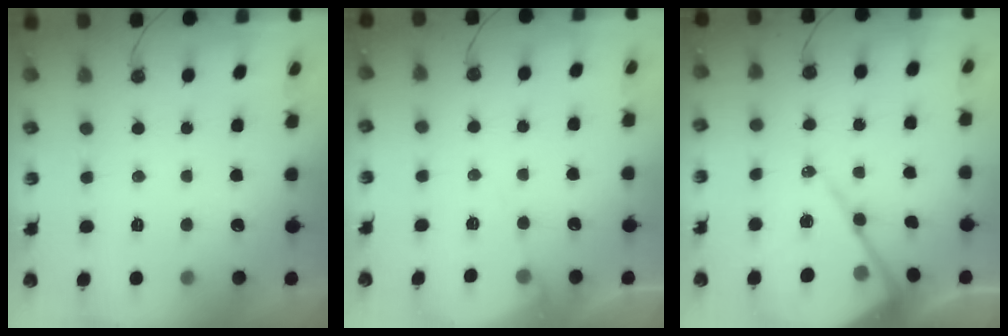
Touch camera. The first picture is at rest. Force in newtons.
{"total": 5.5, "press": 5.4, "slide": 0.8}
{"total": 14.3, "press": 14.3, "slide": 1.5}